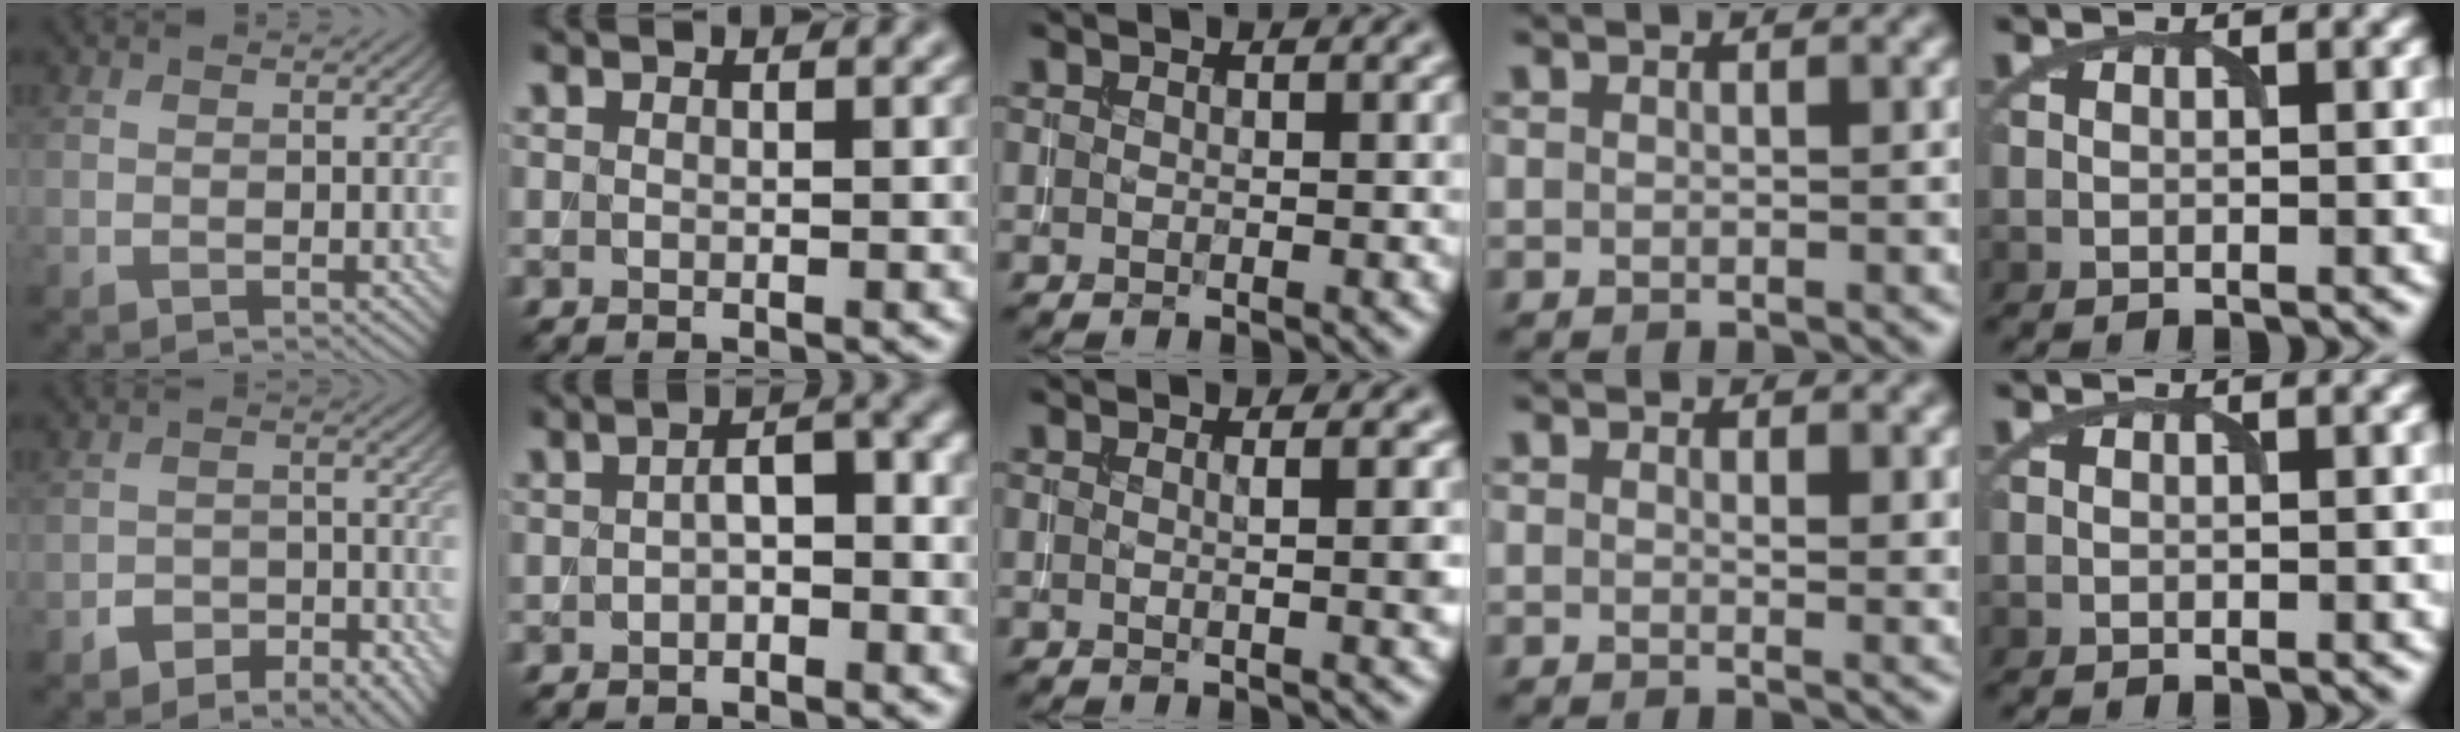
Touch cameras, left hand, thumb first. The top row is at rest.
{"thumb": {"total": 6.6, "force": [-4.2, 3.6, 3.6], "torque": [-0.049, -0.006, -0.070]}, "index": {"total": 3.1, "force": [-0.4, 1.2, 2.8], "torque": [-0.046, 0.010, -0.008]}, "middle": {"total": 1.7, "force": [0.1, 0.3, 1.7], "torque": [-0.017, 0.001, -0.003]}, "ring": {"total": 1.5, "force": [0.8, 0.5, 1.2], "torque": [-0.011, -0.007, 0.015]}}